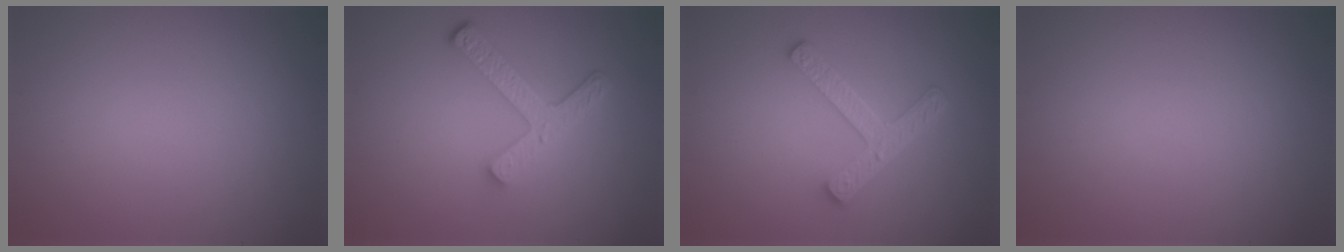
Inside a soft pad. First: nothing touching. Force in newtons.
{"total": 4.3, "press": 3.3, "slide": 2.8}
{"total": 4.2, "press": 3.2, "slide": 2.8}
{"total": 0.0}